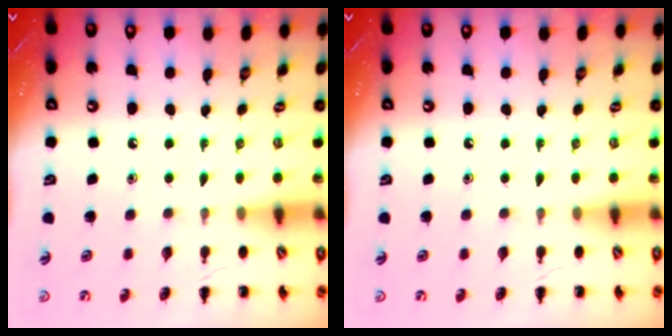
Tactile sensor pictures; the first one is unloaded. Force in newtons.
{"total": 0.0}